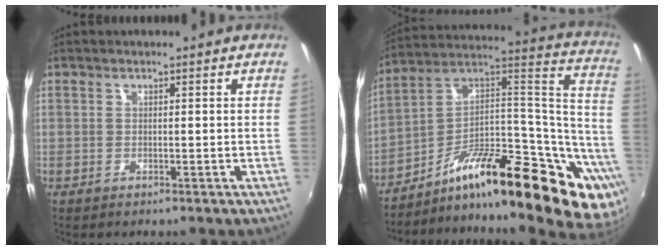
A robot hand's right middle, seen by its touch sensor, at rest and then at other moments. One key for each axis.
{"total": 28.6, "fx": -15.9, "fy": 8.2, "fz": 22.3, "tx": -0.274, "ty": 0.017, "tz": -0.252}